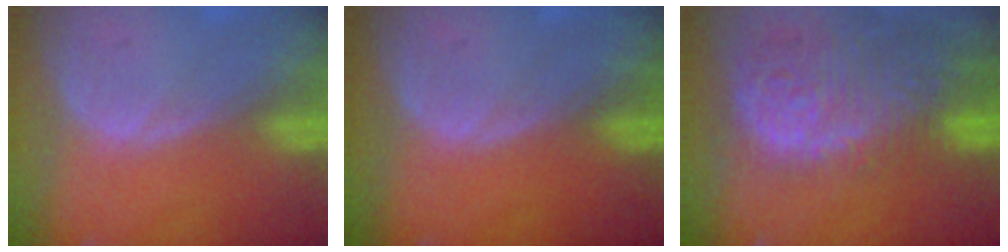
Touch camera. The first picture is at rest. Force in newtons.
{"total": 0.0}
{"total": 14.6, "press": 12.0, "slide": 8.2}